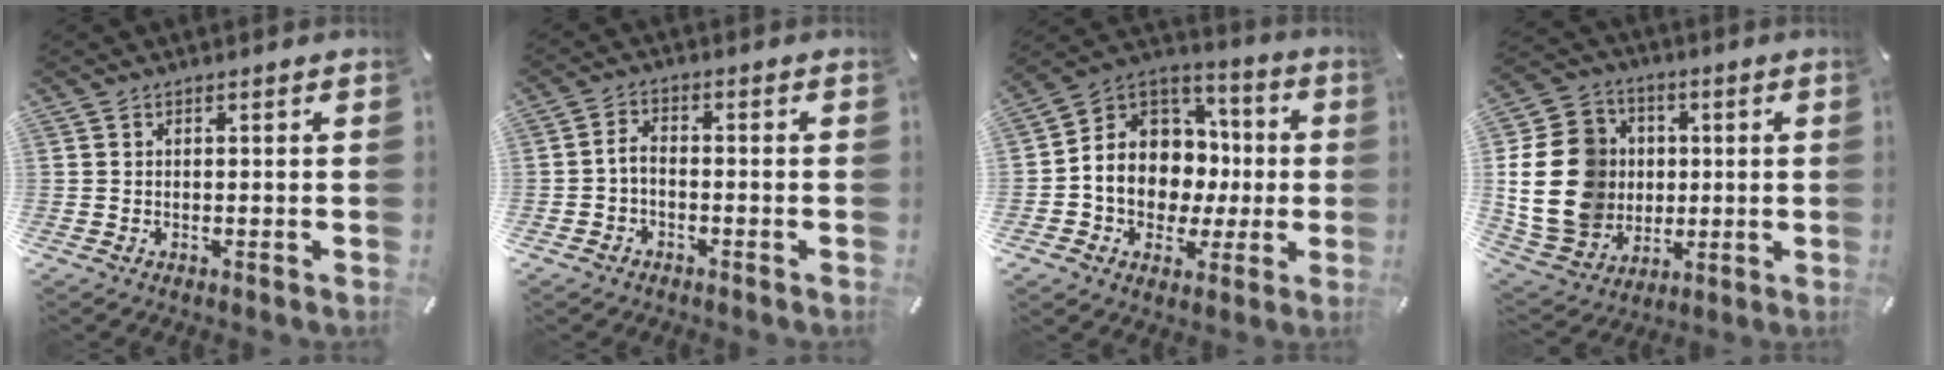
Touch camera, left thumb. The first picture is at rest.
{"total": 3.3, "force": [-1.3, 2.2, 2.0], "torque": [-0.045, 0.009, -0.029]}
{"total": 12.1, "force": [-0.9, 11.0, 4.9], "torque": [-0.107, -0.017, -0.007]}
{"total": 19.7, "force": [0.4, 16.9, 10.0], "torque": [-0.211, 0.008, 0.014]}